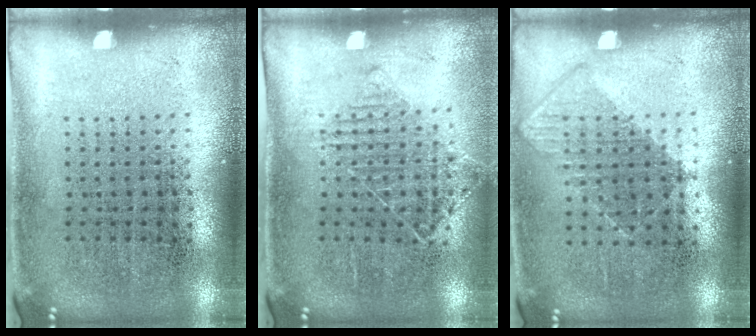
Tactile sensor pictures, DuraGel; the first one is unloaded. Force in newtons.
{"total": 1.0, "press": 1.0, "slide": 0.2}
{"total": 0.6, "press": 0.4, "slide": 0.4}